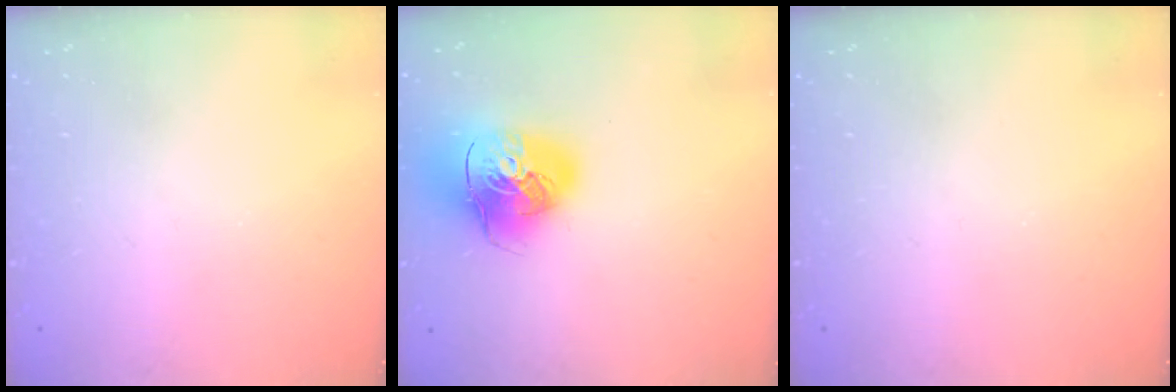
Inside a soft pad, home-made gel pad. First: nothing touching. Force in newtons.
{"total": 16.2, "press": 16.0, "slide": 2.4}
{"total": 0.0}